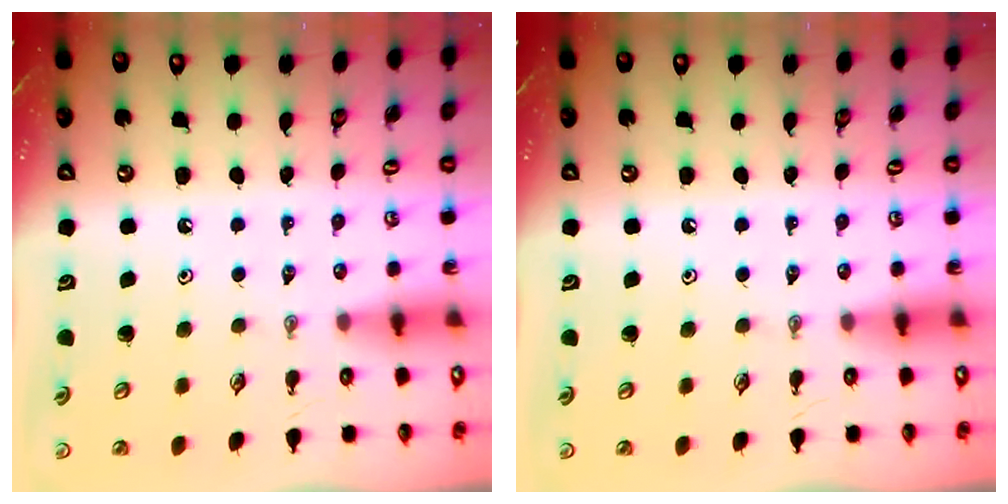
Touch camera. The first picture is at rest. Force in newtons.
{"total": 0.0}